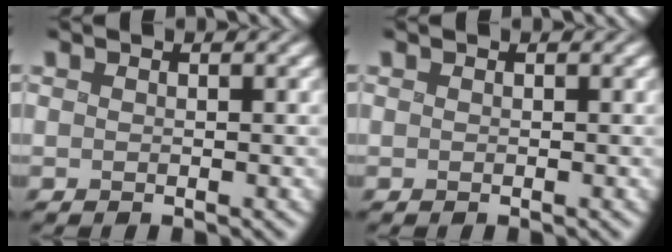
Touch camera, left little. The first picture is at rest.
{"total": 0.0}